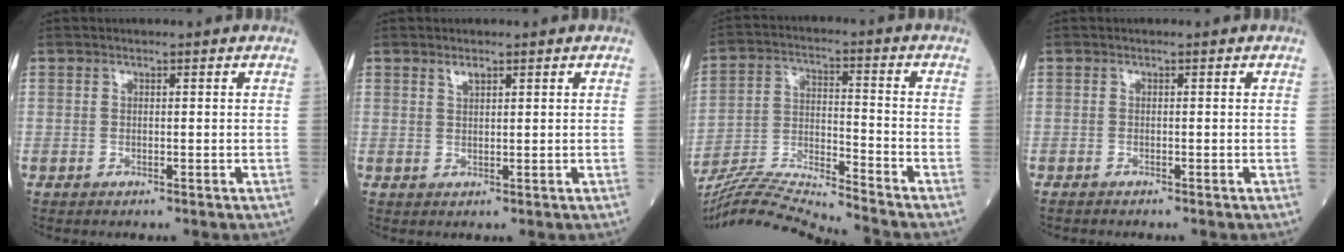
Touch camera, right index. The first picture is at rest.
{"total": 1.3, "force": [0.9, 0.4, 0.8], "torque": [-0.015, 0.001, 0.019]}
{"total": 13.3, "force": [-12.7, -2.5, 3.1], "torque": [-0.057, 0.007, -0.232]}
{"total": 0.6, "force": [-0.6, 0.0, 0.2], "torque": [-0.006, -0.001, -0.009]}